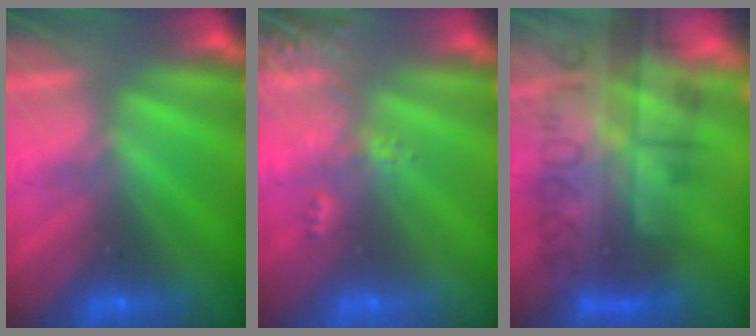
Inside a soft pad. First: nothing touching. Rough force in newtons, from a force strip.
{"total": 2.4}
{"total": 7.7}